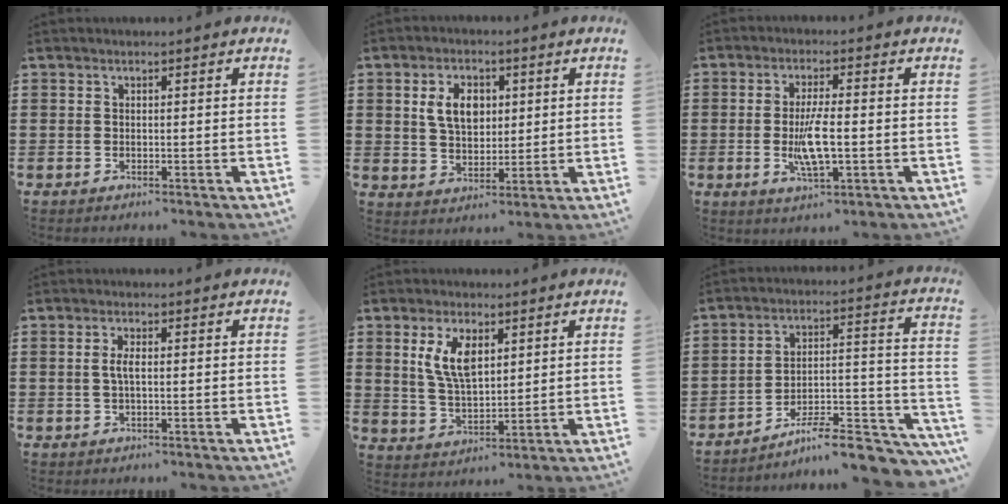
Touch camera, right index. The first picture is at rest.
{"total": 6.4, "force": [1.6, 4.2, 4.5], "torque": [-0.101, 0.009, 0.022]}
{"total": 6.6, "force": [-1.0, 1.8, 6.2], "torque": [-0.127, -0.006, -0.021]}
{"total": 2.3, "force": [0.0, 0.7, 2.2], "torque": [-0.049, -0.003, -0.004]}
{"total": 7.4, "force": [2.8, 3.4, 5.9], "torque": [-0.125, 0.008, 0.049]}
{"total": 10.0, "force": [-8.1, 2.5, 5.4], "torque": [-0.067, 0.022, -0.147]}